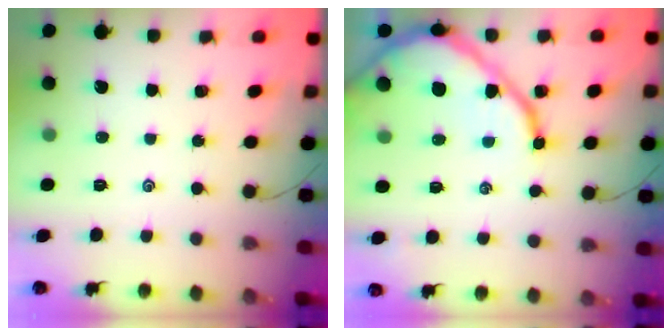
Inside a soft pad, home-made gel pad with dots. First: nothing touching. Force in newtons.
{"total": 13.1, "press": 13.0, "slide": 1.3}